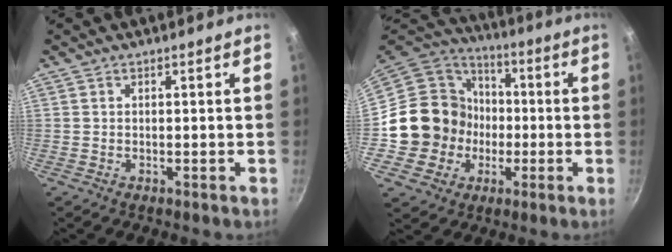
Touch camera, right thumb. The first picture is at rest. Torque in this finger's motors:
{"motor_torque": [0.16, 0.20, 0.22, -0.21, 0.18]}